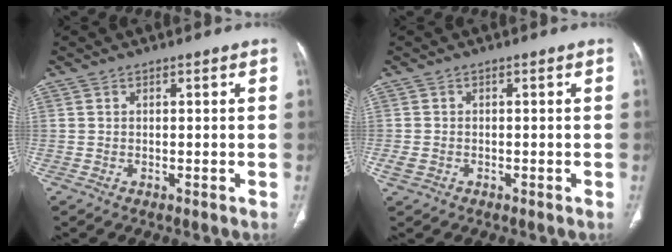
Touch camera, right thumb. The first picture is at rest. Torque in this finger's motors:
{"motor_torque": [2.24, 2.77, -0.06, -0.21, 0.05]}